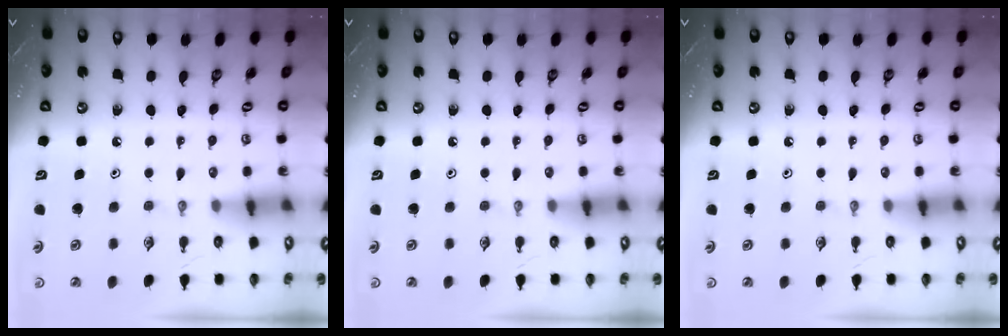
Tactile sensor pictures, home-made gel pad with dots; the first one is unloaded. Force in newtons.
{"total": 0.0}
{"total": 0.0}